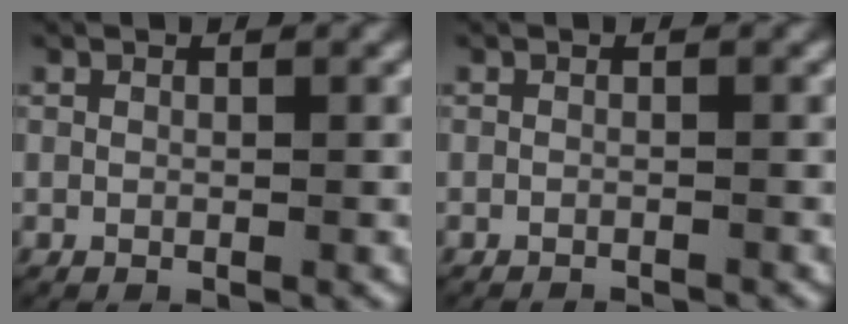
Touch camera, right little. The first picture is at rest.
{"total": 1.6, "force": [-1.6, 0.1, 0.1], "torque": [-0.006, -0.008, -0.022]}